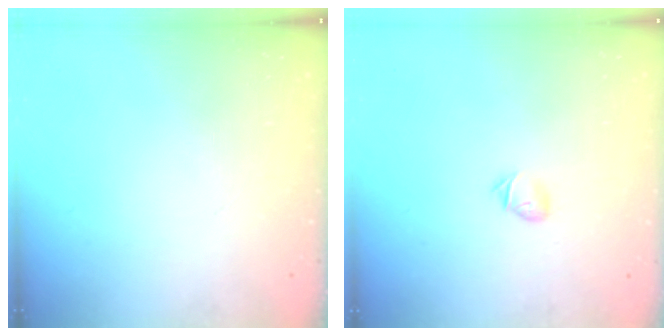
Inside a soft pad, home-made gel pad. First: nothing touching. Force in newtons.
{"total": 3.7, "press": 3.6, "slide": 0.8}